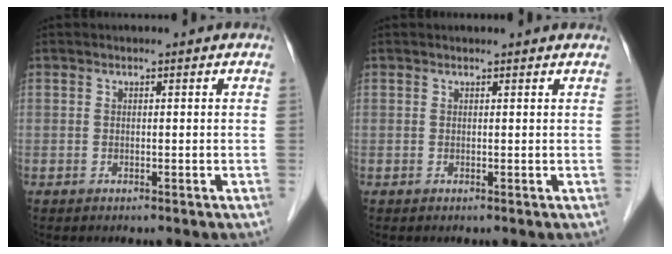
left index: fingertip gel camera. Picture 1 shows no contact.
{"total": 2.5, "force": [2.5, 0.2, 0.5], "torque": [-0.011, 0.015, 0.023]}